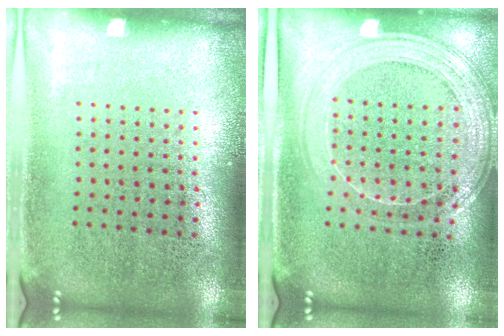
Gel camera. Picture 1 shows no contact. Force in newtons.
{"total": 1.5, "press": 1.4, "slide": 0.3}